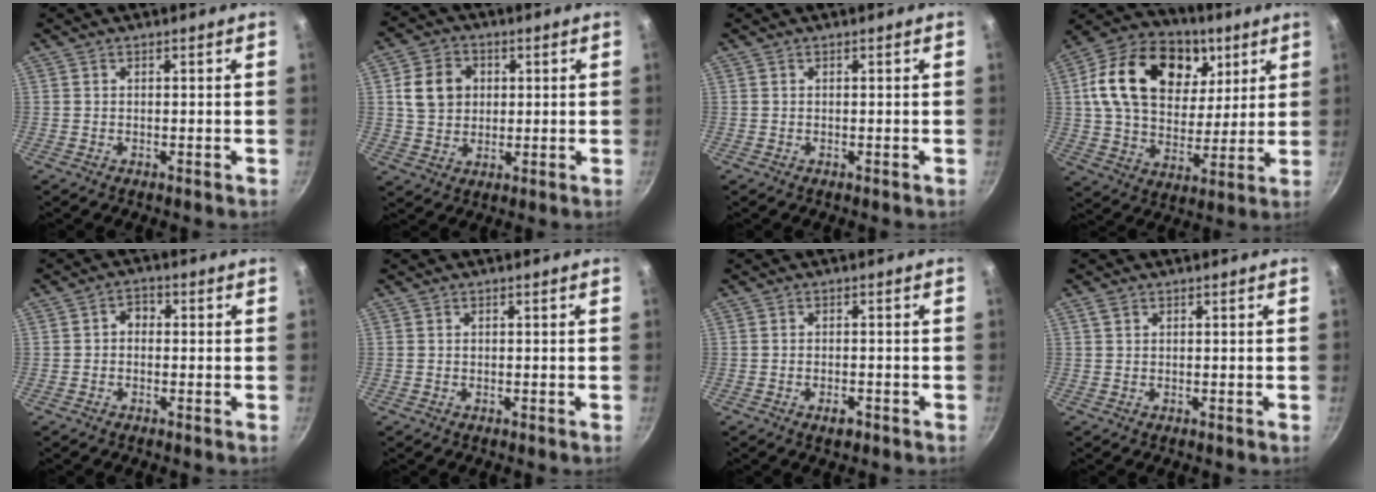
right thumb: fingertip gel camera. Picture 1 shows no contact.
{"total": 8.8, "force": [1.8, 7.4, 4.5], "torque": [-0.056, 0.006, 0.027]}
{"total": 0.0}
{"total": 24.6, "force": [8.5, 17.0, 15.6], "torque": [-0.251, -0.009, 0.134]}
{"total": 2.6, "force": [-0.2, 2.1, 1.6], "torque": [-0.015, 0.010, -0.010]}
{"total": 0.0}
{"total": 2.4, "force": [-1.4, 1.2, 1.6], "torque": [-0.025, 0.009, -0.022]}
{"total": 1.0, "force": [0.5, 0.7, 0.6], "torque": [-0.011, 0.000, 0.010]}